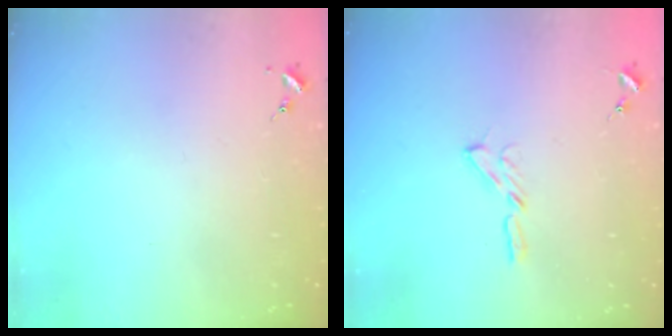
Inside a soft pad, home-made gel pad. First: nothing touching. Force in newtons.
{"total": 3.2, "press": 3.2, "slide": 0.3}